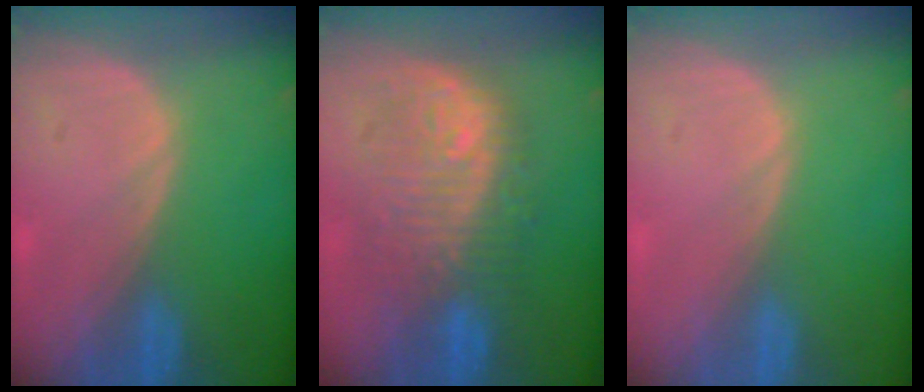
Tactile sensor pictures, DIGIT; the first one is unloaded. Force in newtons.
{"total": 10.1, "press": 9.9, "slide": 1.9}
{"total": 0.0}